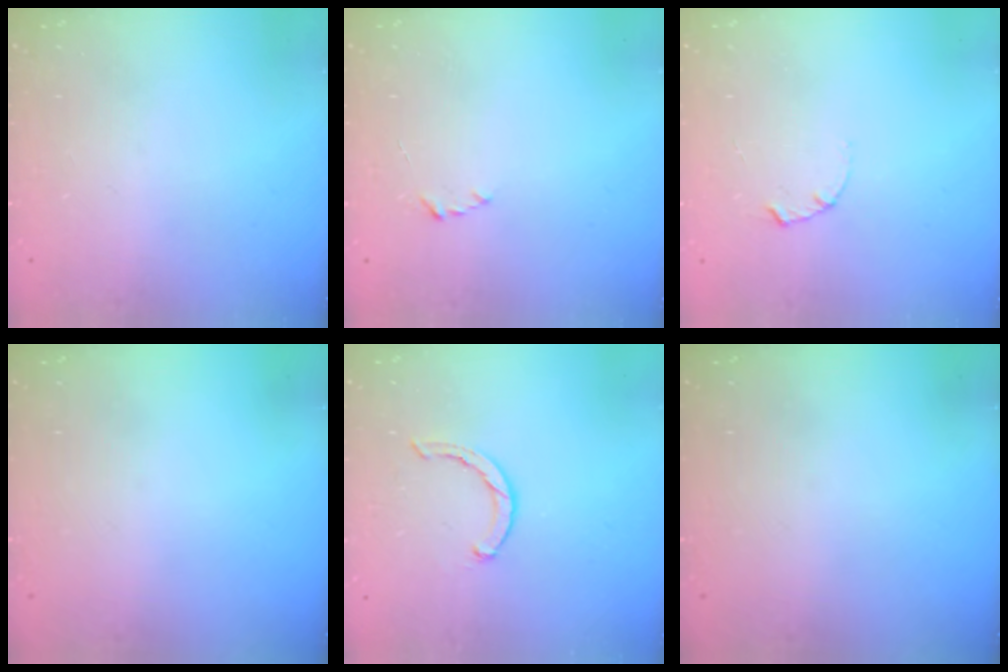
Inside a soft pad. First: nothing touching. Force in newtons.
{"total": 2.2, "press": 2.1, "slide": 0.3}
{"total": 1.7, "press": 1.6, "slide": 0.3}
{"total": 0.0}
{"total": 2.3, "press": 2.2, "slide": 0.5}
{"total": 0.0}